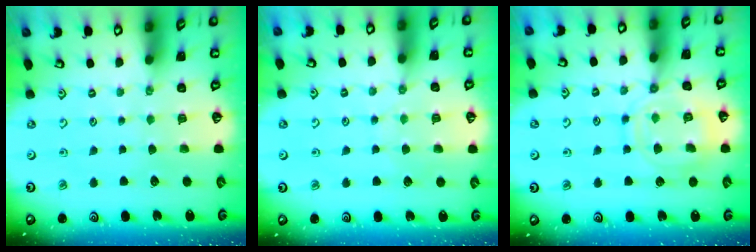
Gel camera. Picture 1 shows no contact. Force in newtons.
{"total": 4.7, "press": 4.7, "slide": 0.6}
{"total": 13.4, "press": 13.4, "slide": 1.2}